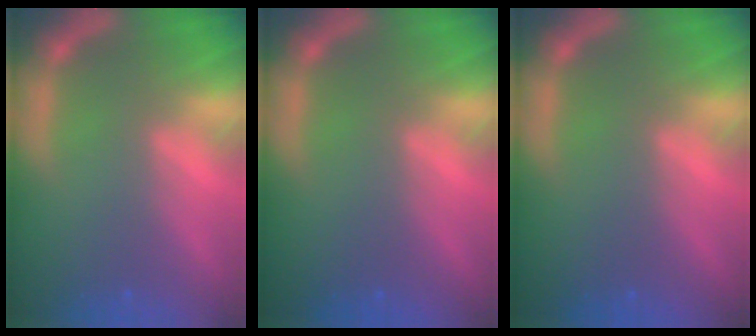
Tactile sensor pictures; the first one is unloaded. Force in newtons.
{"total": 0.0}
{"total": 0.0}